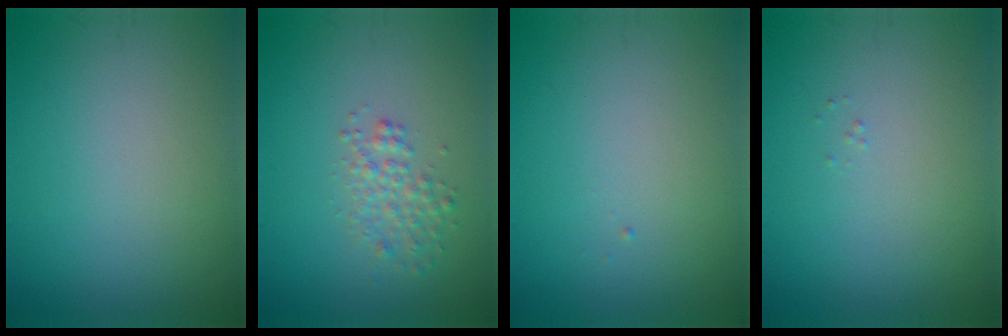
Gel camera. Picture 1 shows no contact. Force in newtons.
{"total": 2.0, "press": 2.0, "slide": 0.1}
{"total": 0.0}
{"total": 0.0}